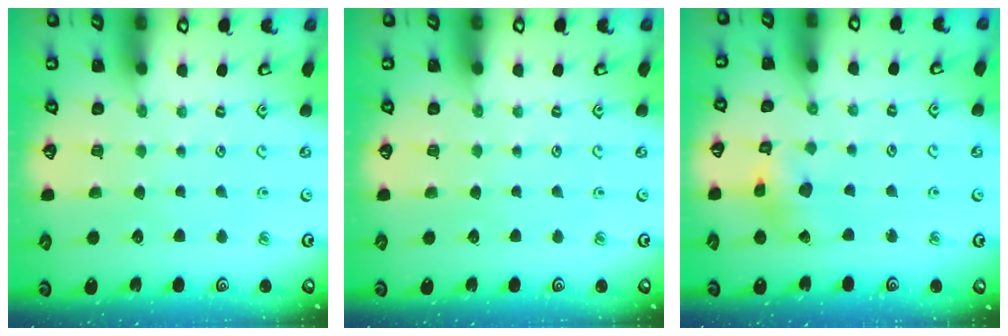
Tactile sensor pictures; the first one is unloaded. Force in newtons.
{"total": 0.0}
{"total": 6.3, "press": 6.2, "slide": 0.7}